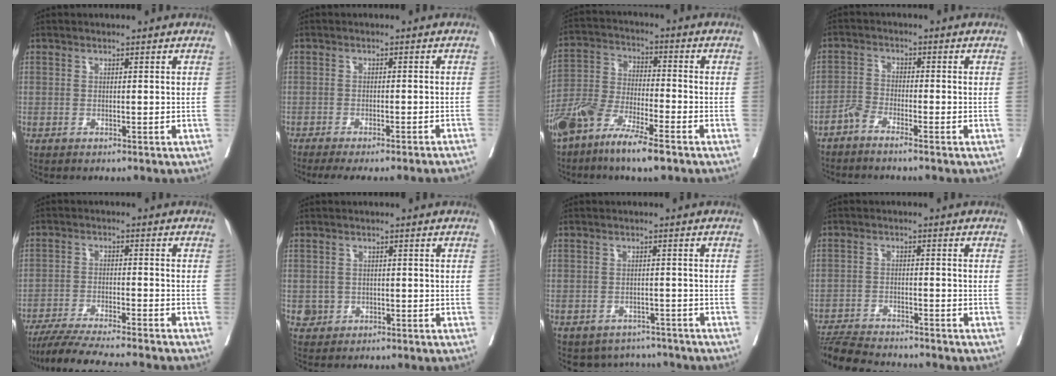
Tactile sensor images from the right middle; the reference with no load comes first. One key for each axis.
{"total": 10.9, "fx": -9.9, "fy": 0.1, "fz": 4.7, "tx": -0.045, "ty": -0.016, "tz": -0.119}
{"total": 10.5, "fx": -7.2, "fy": 1.9, "fz": 7.3, "tx": -0.155, "ty": -0.014, "tz": -0.144}
{"total": 2.7, "fx": -2.4, "fy": 0.1, "fz": 1.3, "tx": -0.035, "ty": 0.002, "tz": -0.054}
{"total": 12.9, "fx": -11.5, "fy": -0.5, "fz": 5.8, "tx": -0.082, "ty": -0.020, "tz": -0.183}
{"total": 2.1, "fx": -0.5, "fy": 2.0, "fz": 0.2, "tx": 0.003, "ty": 0.007, "tz": -0.003}
{"total": 5.1, "fx": -4.5, "fy": 2.2, "fz": -0.2, "tx": 0.018, "ty": 0.015, "tz": -0.055}
{"total": 8.1, "fx": -7.8, "fy": 0.0, "fz": 2.3, "tx": -0.035, "ty": -0.012, "tz": -0.132}